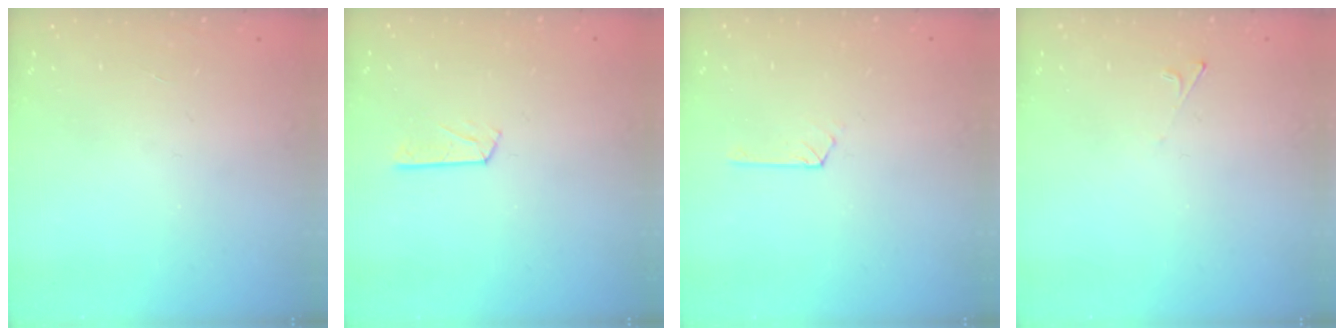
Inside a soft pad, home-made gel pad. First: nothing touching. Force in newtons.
{"total": 3.7, "press": 3.6, "slide": 0.3}
{"total": 1.9, "press": 1.9, "slide": 0.2}
{"total": 1.9, "press": 1.9, "slide": 0.4}